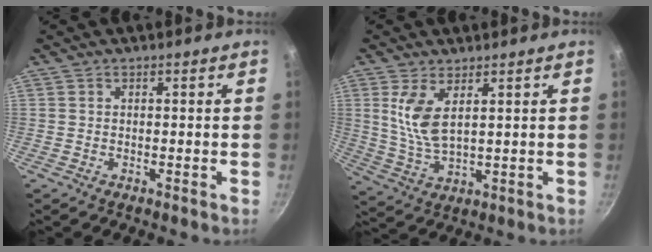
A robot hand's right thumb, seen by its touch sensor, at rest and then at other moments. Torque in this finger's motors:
{"motor_torque": [-0.57, 0.90, 0.96, 0.63, 0.05]}